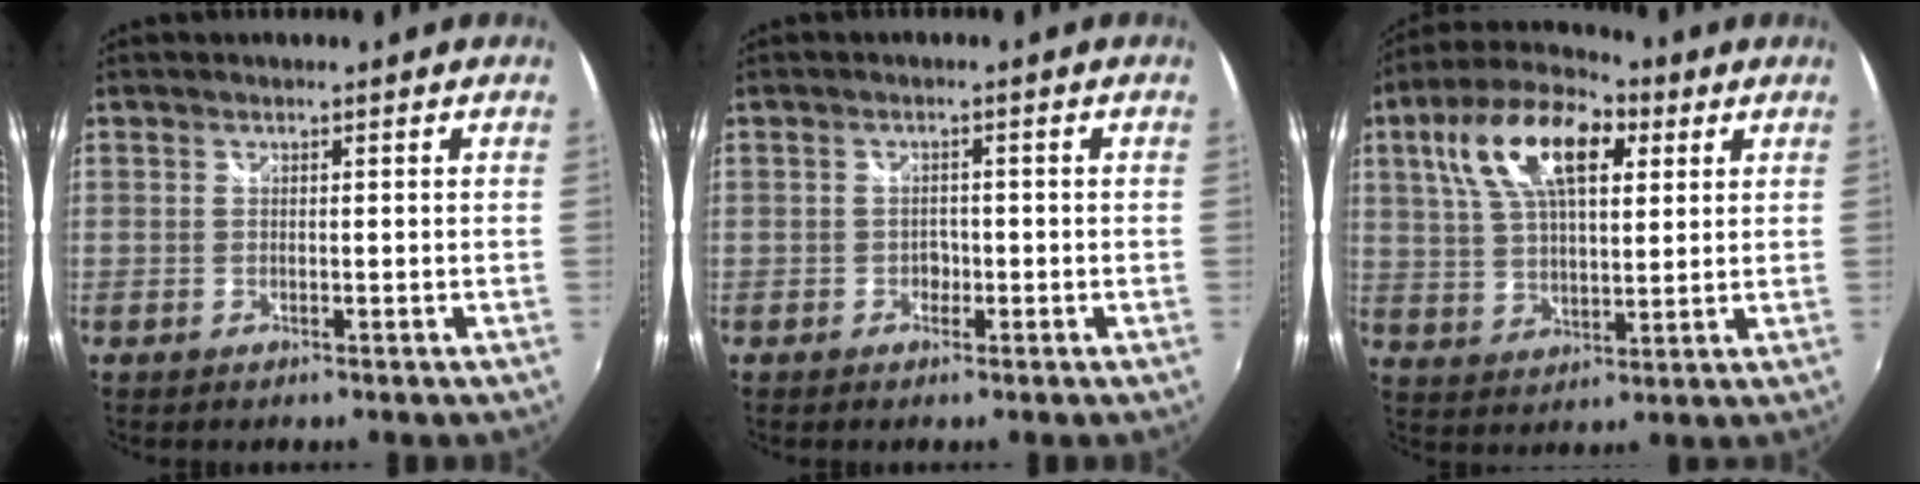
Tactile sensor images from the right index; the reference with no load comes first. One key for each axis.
{"total": 1.5, "fx": -0.7, "fy": 1.3, "fz": 0.3, "tx": -0.005, "ty": 0.001, "tz": -0.011}
{"total": 16.6, "fx": 6.7, "fy": 7.9, "fz": 13.0, "tx": -0.247, "ty": 0.037, "tz": 0.114}